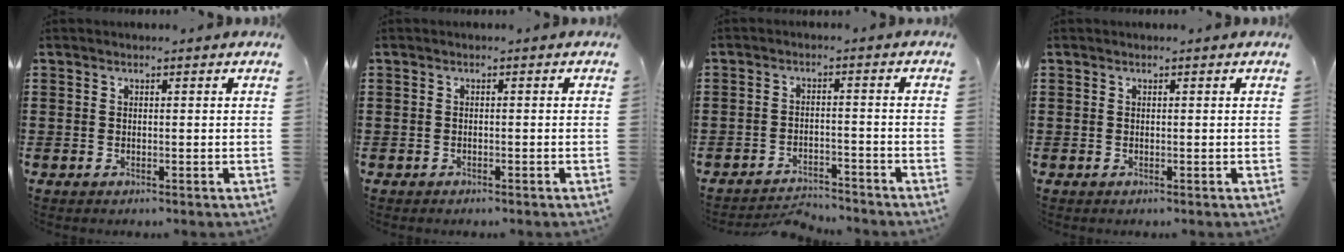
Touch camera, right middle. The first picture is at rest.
{"total": 0.6, "force": [-0.6, 0.1, 0.0], "torque": [-0.002, -0.001, -0.012]}
{"total": 3.3, "force": [-3.3, 0.3, 0.1], "torque": [-0.009, -0.001, -0.071]}
{"total": 0.0}